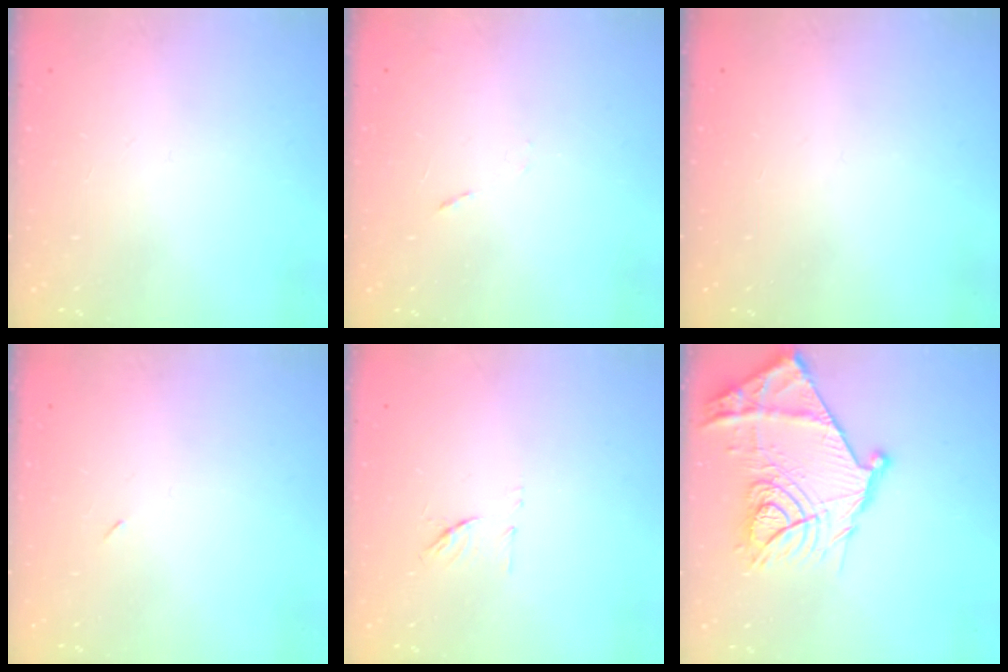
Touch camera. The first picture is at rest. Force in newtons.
{"total": 5.3, "press": 5.3, "slide": 0.5}
{"total": 0.0}
{"total": 2.2, "press": 1.8, "slide": 1.2}
{"total": 6.8, "press": 6.6, "slide": 1.2}
{"total": 22.8, "press": 22.7, "slide": 1.7}